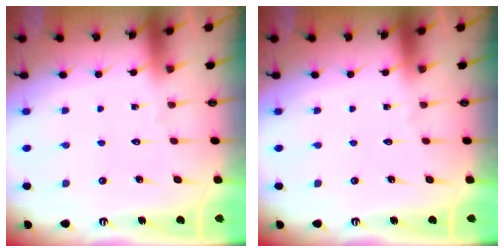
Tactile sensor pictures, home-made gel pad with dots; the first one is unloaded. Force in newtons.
{"total": 0.0}